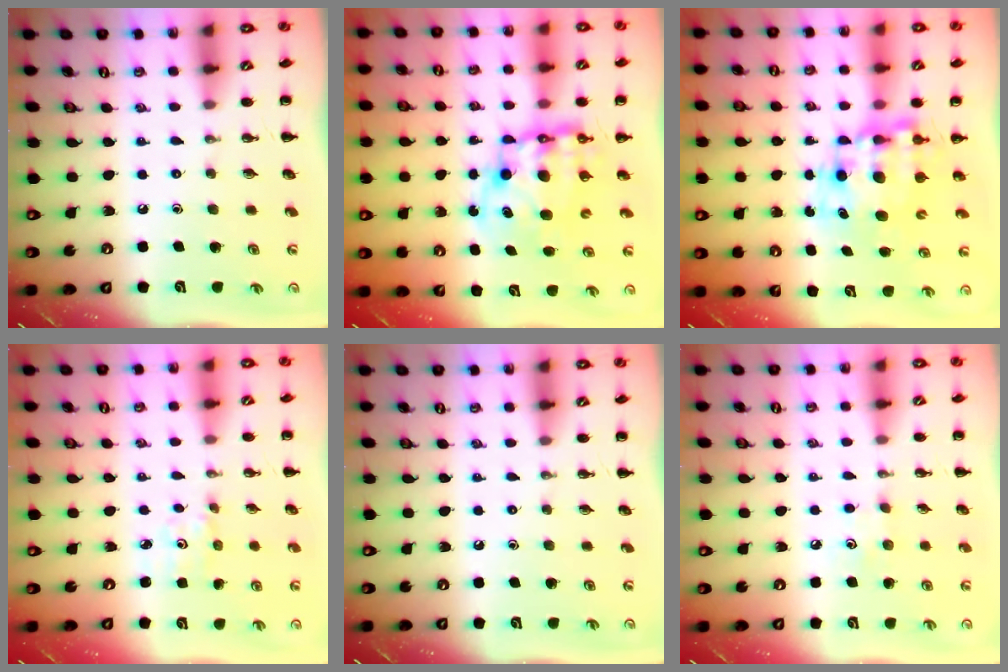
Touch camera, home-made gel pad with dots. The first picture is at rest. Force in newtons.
{"total": 11.0, "press": 10.5, "slide": 3.1}
{"total": 9.6, "press": 9.1, "slide": 3.0}
{"total": 1.6, "press": 1.5, "slide": 0.3}
{"total": 0.0}
{"total": 4.9, "press": 4.7, "slide": 1.3}